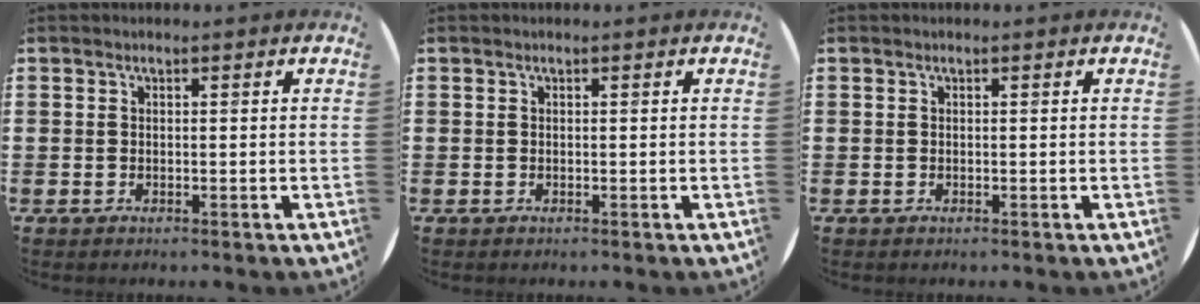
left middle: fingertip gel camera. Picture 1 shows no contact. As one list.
[{"total": 0.0}, {"total": 0.0}]